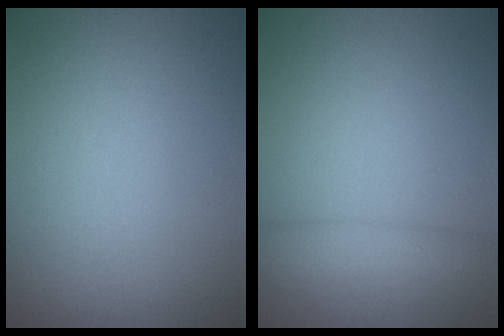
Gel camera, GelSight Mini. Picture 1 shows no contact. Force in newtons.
{"total": 2.0, "press": 2.0, "slide": 0.0}